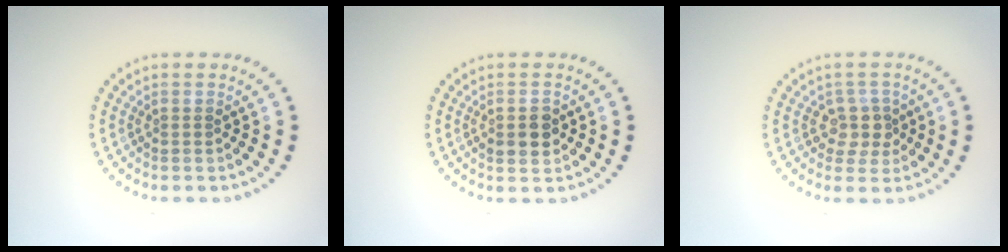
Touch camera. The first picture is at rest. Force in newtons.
{"total": 2.6, "press": 2.6, "slide": 0.2}
{"total": 2.4, "press": 2.1, "slide": 1.2}